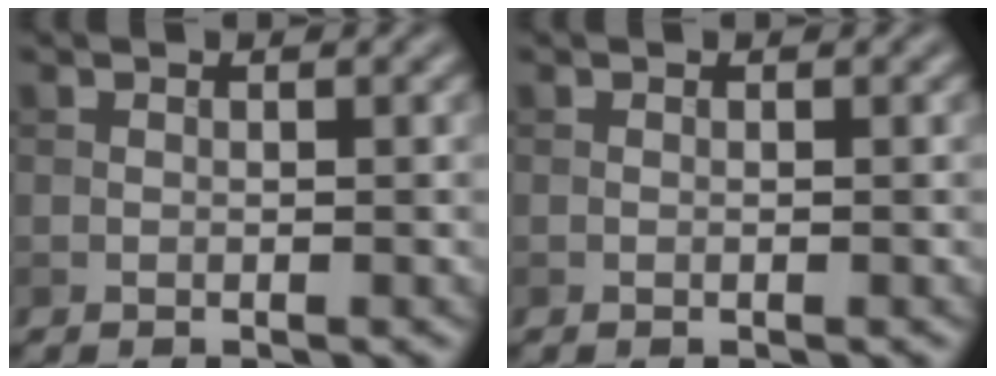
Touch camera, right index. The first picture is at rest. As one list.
[{"total": 0.0}]